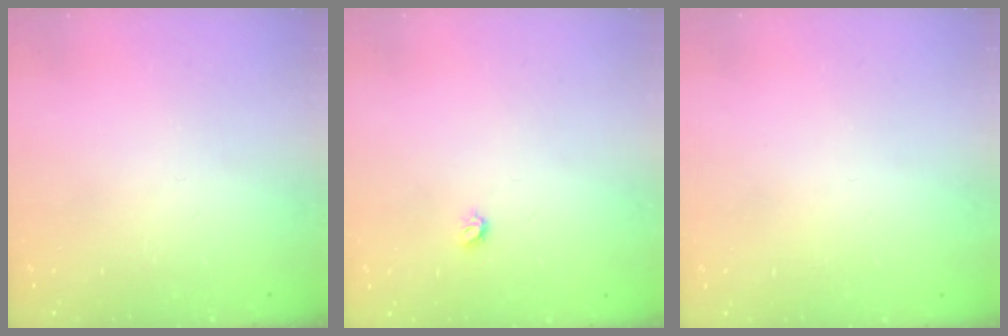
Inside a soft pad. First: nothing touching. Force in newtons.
{"total": 3.7, "press": 3.6, "slide": 0.7}
{"total": 0.7, "press": 0.7, "slide": 0.3}